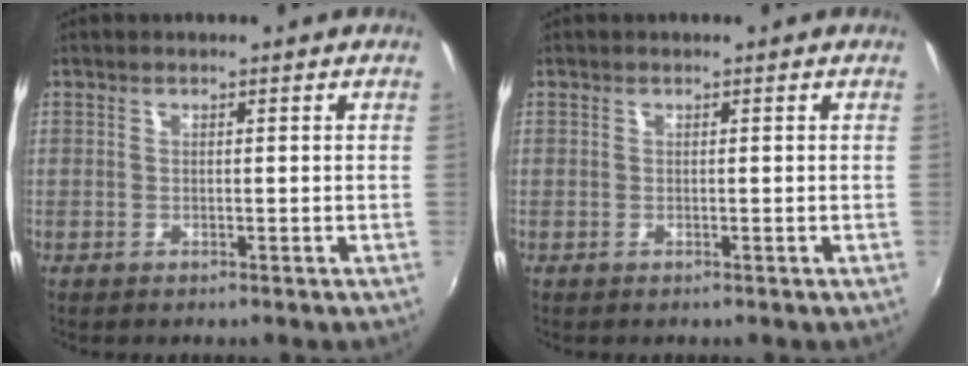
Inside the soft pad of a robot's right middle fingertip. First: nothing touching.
{"total": 0.0}